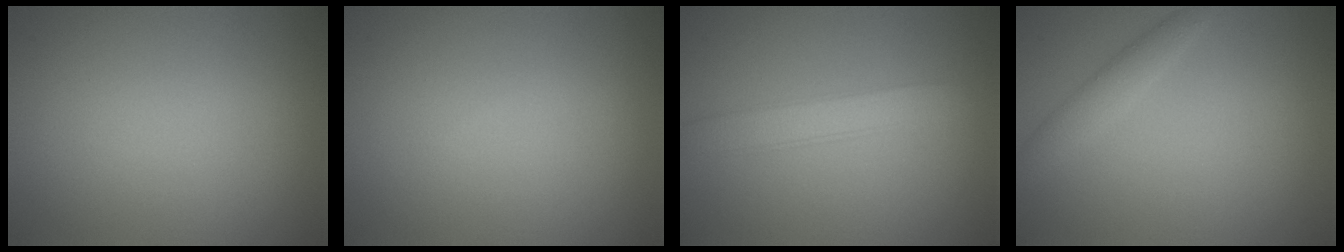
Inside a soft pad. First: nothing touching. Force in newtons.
{"total": 0.0}
{"total": 2.5, "press": 2.5, "slide": 0.0}
{"total": 1.8, "press": 1.8, "slide": 0.1}